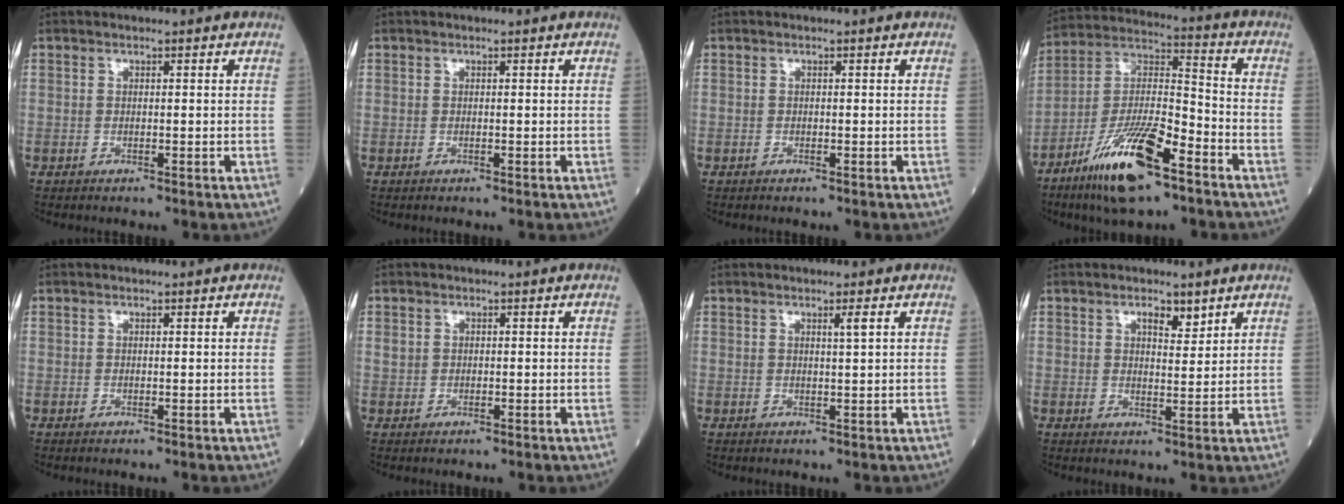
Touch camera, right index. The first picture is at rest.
{"total": 0.0}
{"total": 0.0}
{"total": 16.0, "force": [-9.5, 3.3, 12.4], "torque": [-0.245, -0.016, -0.175]}
{"total": 0.0}
{"total": 1.2, "force": [0.0, 1.0, 0.7], "torque": [-0.022, 0.007, 0.003]}
{"total": 1.2, "force": [0.6, -0.4, 1.0], "torque": [-0.021, -0.005, 0.011]}
{"total": 3.0, "force": [2.1, 1.1, 1.9], "torque": [-0.029, -0.002, 0.034]}